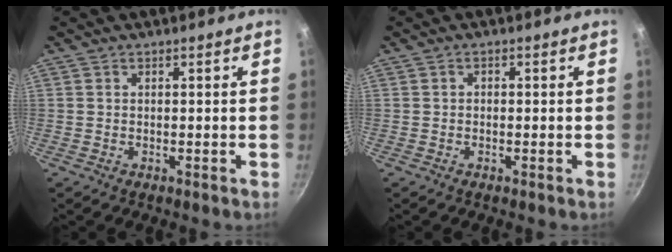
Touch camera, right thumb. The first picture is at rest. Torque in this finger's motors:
{"motor_torque": [-0.62, -0.11, -0.21, 0.25, 0.05]}